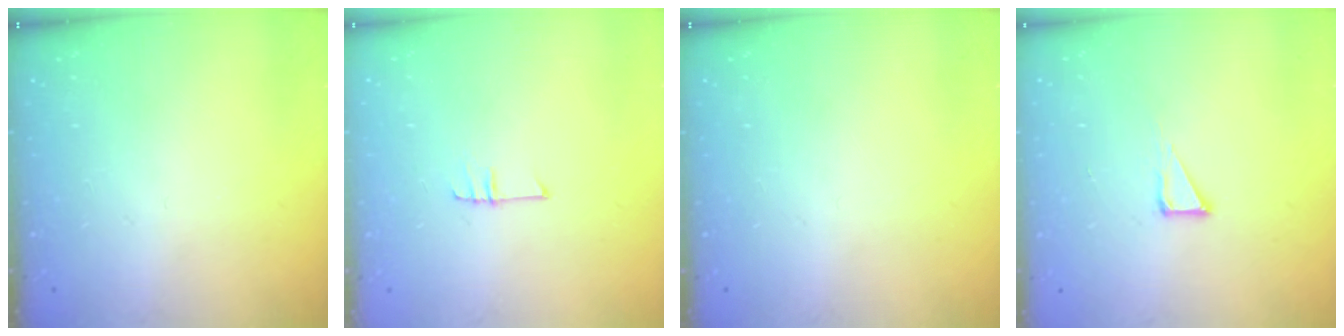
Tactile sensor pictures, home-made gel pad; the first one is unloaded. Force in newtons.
{"total": 5.5, "press": 5.4, "slide": 0.6}
{"total": 0.0}
{"total": 5.8, "press": 5.8, "slide": 0.2}